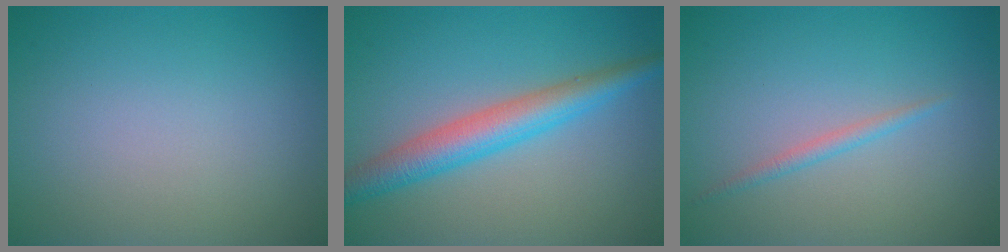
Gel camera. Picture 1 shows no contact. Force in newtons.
{"total": 4.7, "press": 4.7, "slide": 0.0}
{"total": 1.1, "press": 1.1, "slide": 0.0}